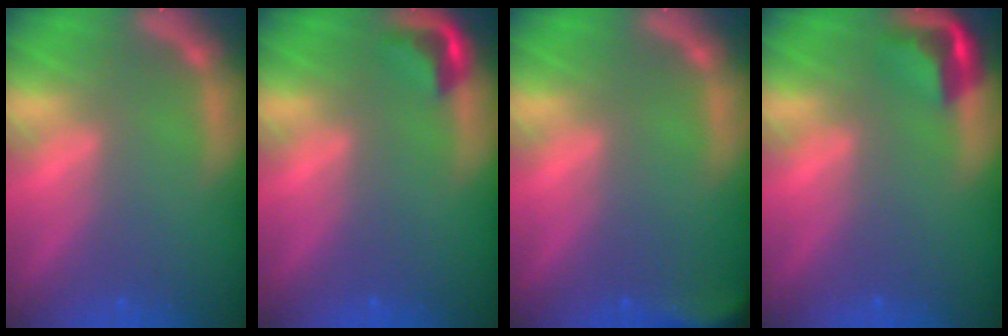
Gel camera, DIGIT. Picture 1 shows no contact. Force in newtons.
{"total": 2.4}
{"total": 4.4}
{"total": 3.5}